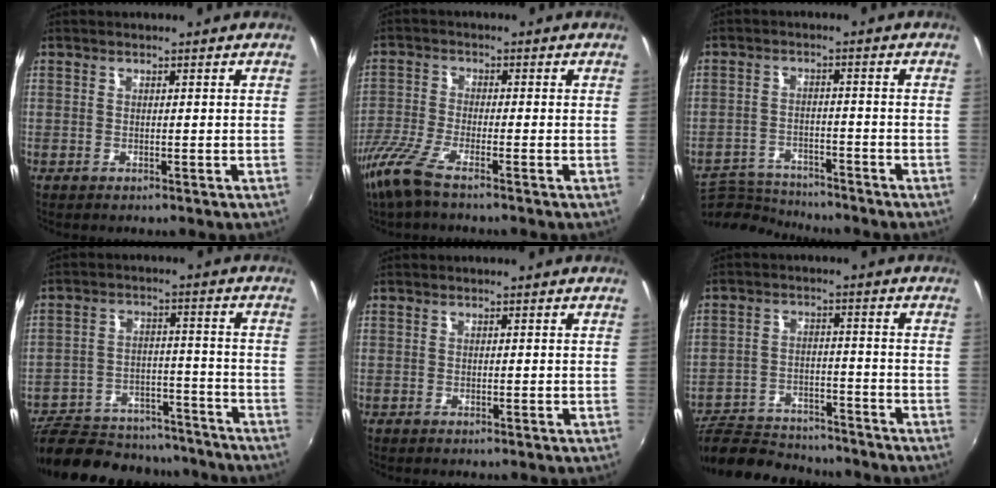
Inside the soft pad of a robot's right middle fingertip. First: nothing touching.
{"total": 7.3, "force": [-5.4, 0.8, 4.8], "torque": [-0.118, -0.019, -0.111]}
{"total": 10.0, "force": [-9.7, 1.6, 1.9], "torque": [-0.062, 0.003, -0.167]}
{"total": 23.0, "force": [-19.8, 8.5, 8.2], "torque": [-0.170, 0.021, -0.266]}
{"total": 1.0, "force": [-0.9, 0.5, 0.1], "torque": [-0.007, 0.000, -0.016]}
{"total": 16.1, "force": [-14.2, 5.3, 5.3], "torque": [-0.126, 0.005, -0.214]}